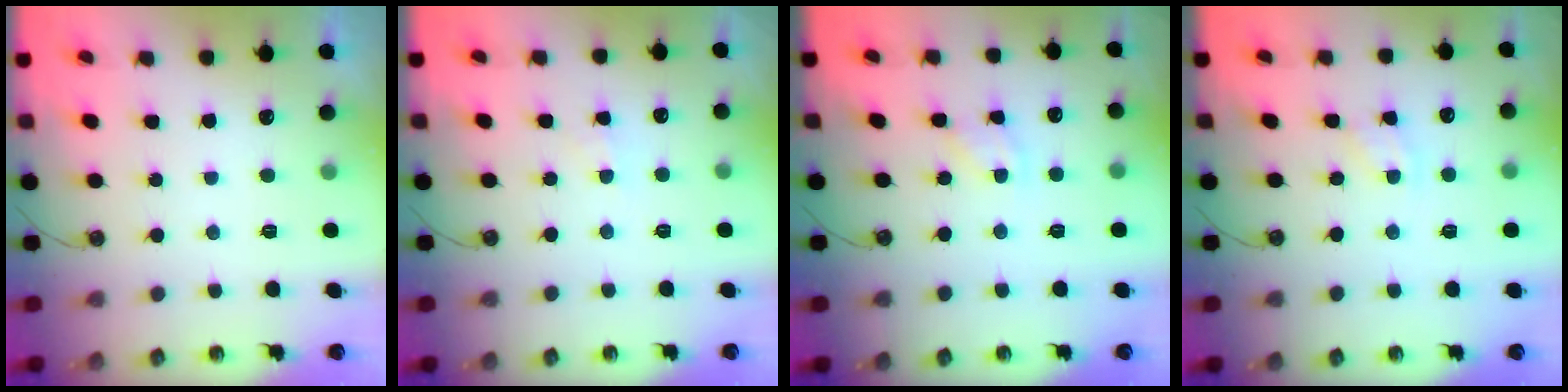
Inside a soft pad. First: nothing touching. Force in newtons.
{"total": 3.8, "press": 3.7, "slide": 0.5}
{"total": 3.1, "press": 3.1, "slide": 0.3}
{"total": 2.7, "press": 2.7, "slide": 0.3}